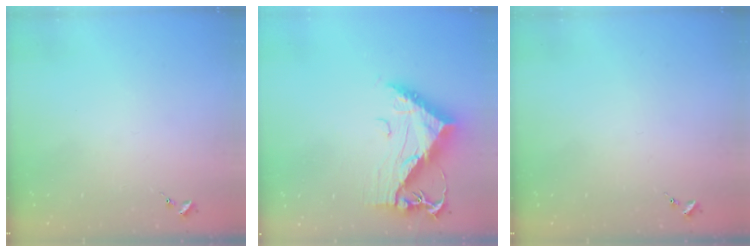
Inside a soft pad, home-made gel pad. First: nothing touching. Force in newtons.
{"total": 14.0, "press": 14.0, "slide": 1.3}
{"total": 0.0}